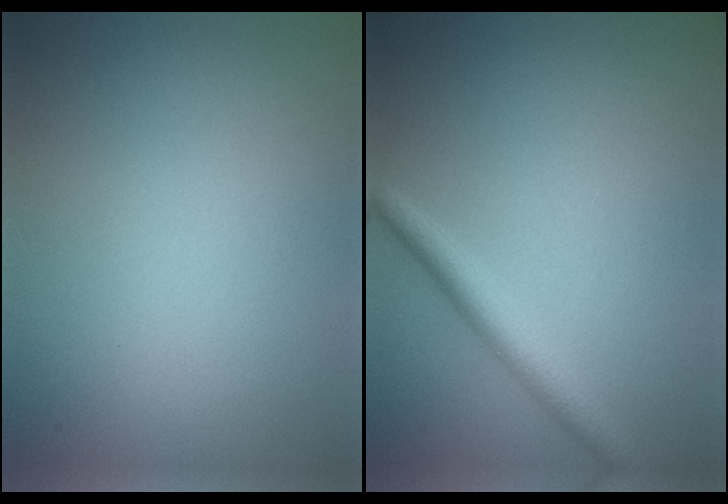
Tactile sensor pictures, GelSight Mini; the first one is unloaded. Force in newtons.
{"total": 2.4, "press": 2.4, "slide": 0.1}